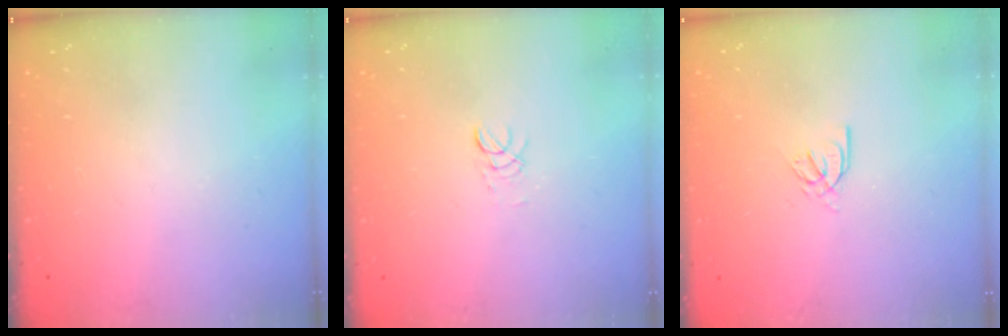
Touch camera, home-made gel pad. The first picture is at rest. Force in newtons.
{"total": 2.9, "press": 2.8, "slide": 0.3}
{"total": 3.6, "press": 3.6, "slide": 0.2}